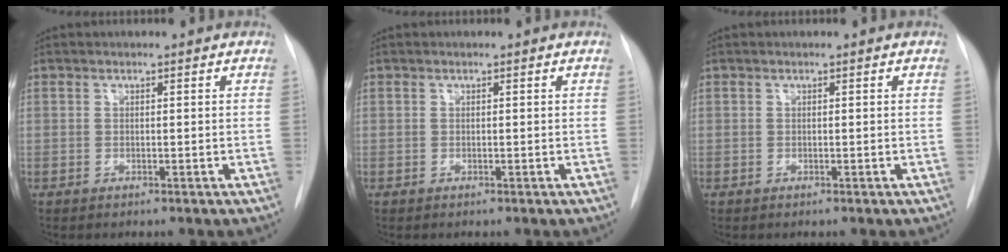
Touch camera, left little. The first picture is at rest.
{"total": 0.0}
{"total": 0.0}